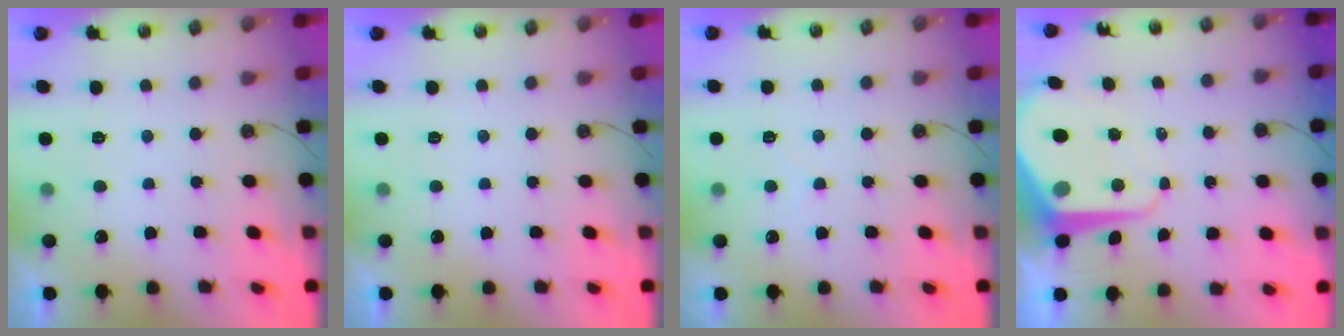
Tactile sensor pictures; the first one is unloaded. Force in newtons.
{"total": 0.0}
{"total": 3.0, "press": 3.0, "slide": 0.5}
{"total": 10.6, "press": 10.6, "slide": 1.1}